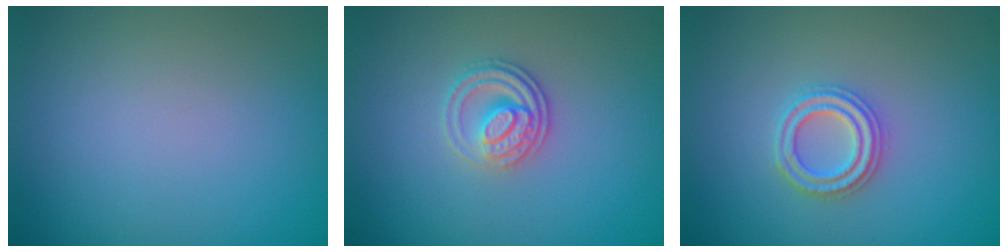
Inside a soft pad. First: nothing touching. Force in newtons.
{"total": 2.8, "press": 2.6, "slide": 1.0}
{"total": 2.7, "press": 2.6, "slide": 0.7}